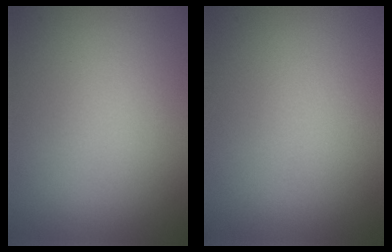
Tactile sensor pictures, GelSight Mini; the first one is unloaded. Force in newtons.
{"total": 0.0}